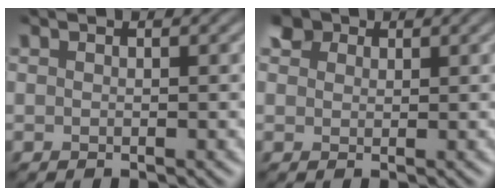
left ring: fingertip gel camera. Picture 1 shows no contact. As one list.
[{"total": 2.7, "force": [1.6, 1.8, 1.1], "torque": [-0.031, -0.005, 0.030]}]